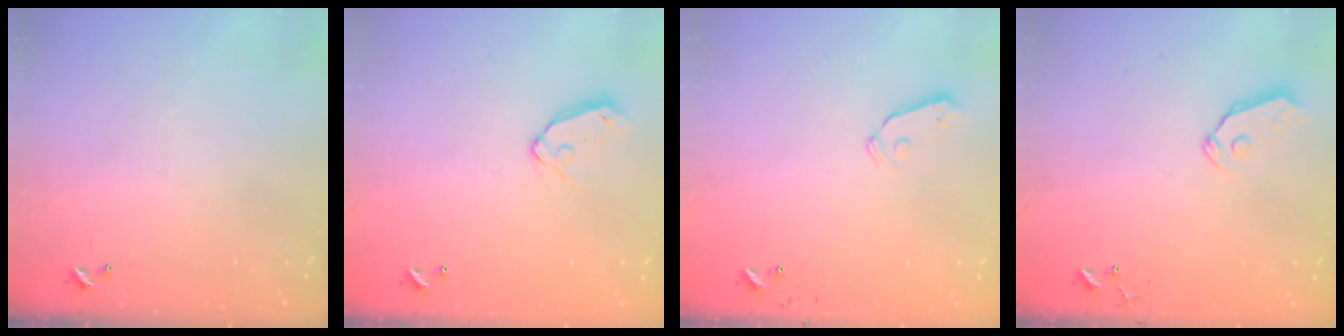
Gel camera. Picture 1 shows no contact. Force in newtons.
{"total": 7.1, "press": 7.1, "slide": 0.8}
{"total": 5.9, "press": 5.8, "slide": 1.0}
{"total": 5.3, "press": 5.3, "slide": 0.2}